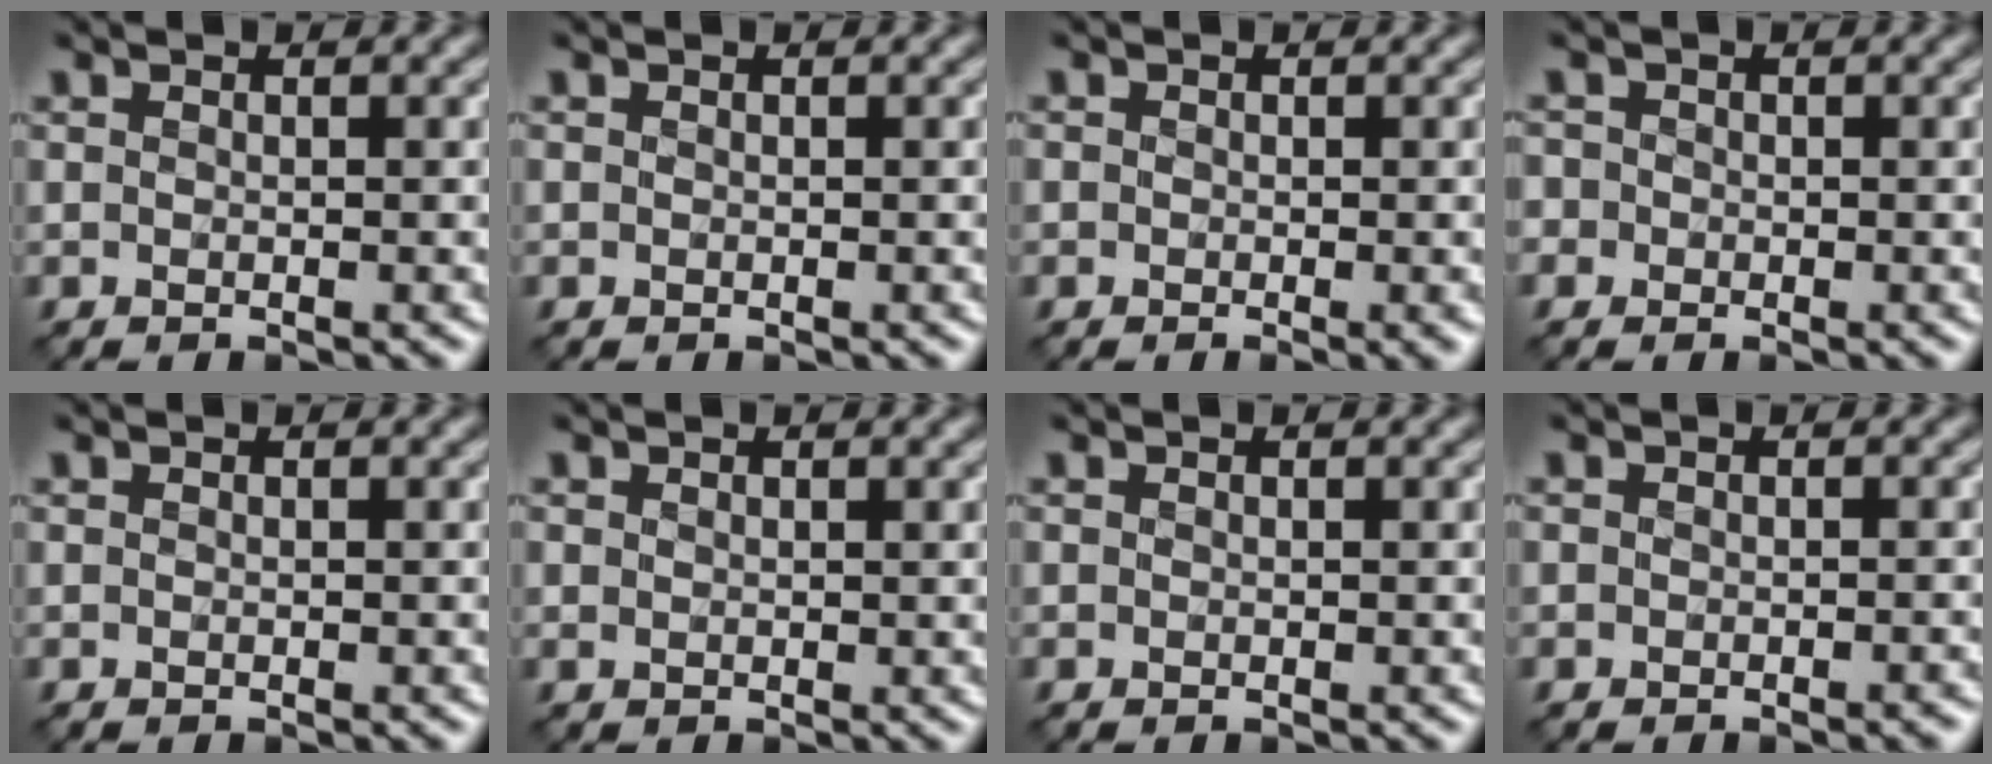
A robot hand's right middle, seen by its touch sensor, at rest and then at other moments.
{"total": 0.0}
{"total": 1.0, "force": [-0.3, 0.8, 0.5], "torque": [0.000, -0.002, -0.012]}
{"total": 1.8, "force": [0.1, 1.7, 0.6], "torque": [0.003, 0.014, -0.015]}
{"total": 0.0}
{"total": 0.6, "force": [0.3, 0.5, 0.2], "torque": [-0.006, -0.002, 0.007]}
{"total": 0.0}
{"total": 0.8, "force": [-0.5, 0.7, -0.1], "torque": [0.010, -0.004, -0.009]}